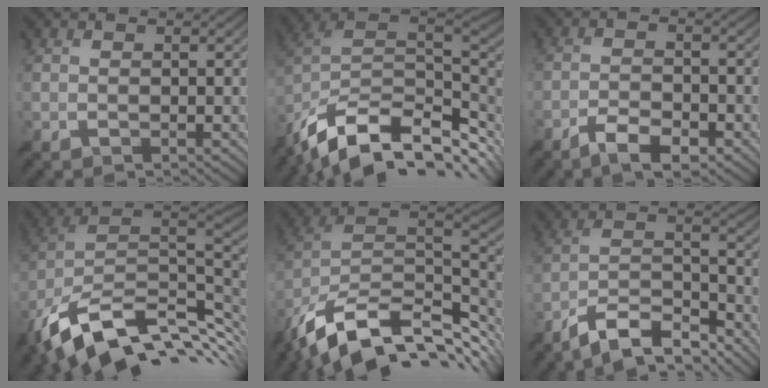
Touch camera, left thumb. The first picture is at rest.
{"total": 16.4, "force": [-8.4, 8.7, 11.1], "torque": [-0.246, -0.027, -0.140]}
{"total": 5.1, "force": [-3.6, 1.4, 3.4], "torque": [-0.067, 0.001, -0.066]}
{"total": 15.7, "force": [-5.4, 8.7, 12.0], "torque": [-0.263, -0.019, -0.088]}
{"total": 15.7, "force": [-7.3, 8.2, 11.2], "torque": [-0.251, -0.023, -0.125]}
{"total": 10.4, "force": [-8.4, 2.7, 5.6], "torque": [-0.105, 0.007, -0.157]}